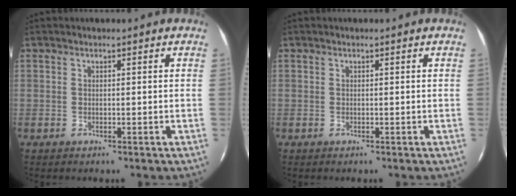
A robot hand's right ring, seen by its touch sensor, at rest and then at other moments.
{"total": 0.0}